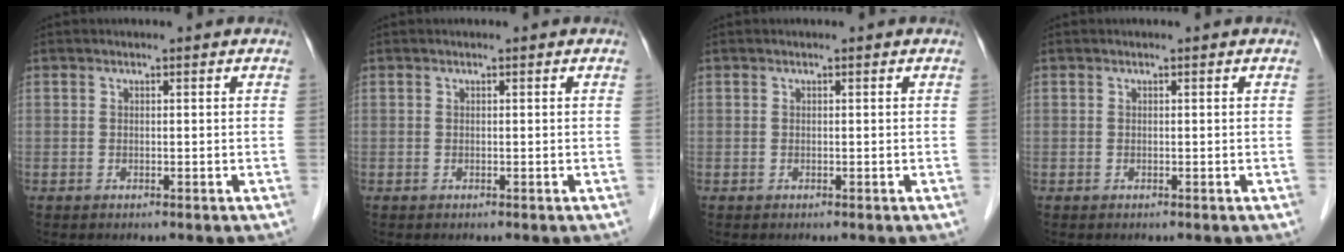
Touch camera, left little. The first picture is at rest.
{"total": 0.0}
{"total": 0.0}
{"total": 0.0}